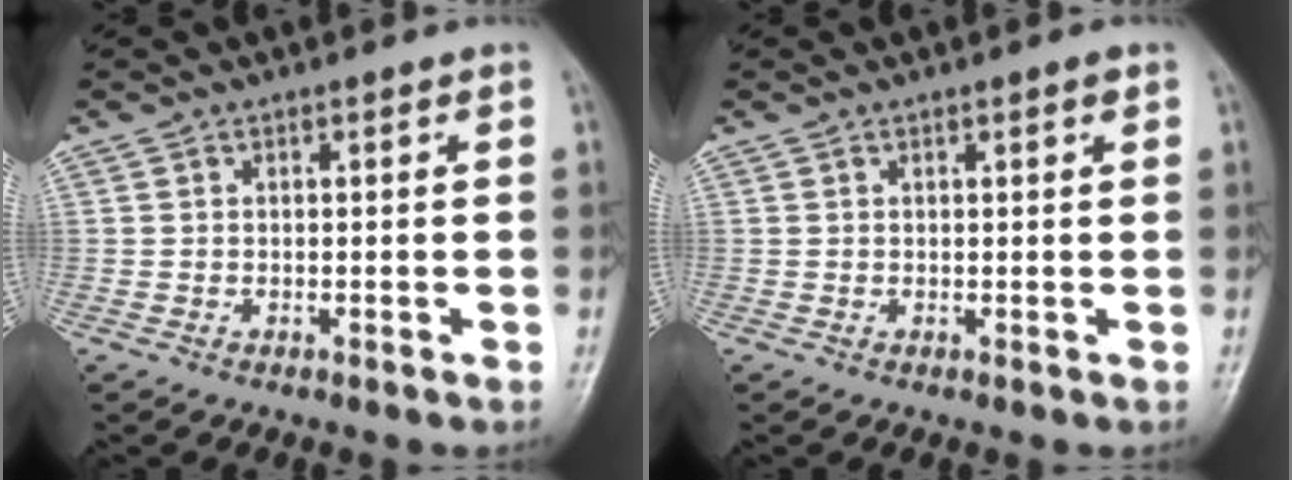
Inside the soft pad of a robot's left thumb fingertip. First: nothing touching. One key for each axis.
{"total": 1.0, "fx": 0.5, "fy": 0.2, "fz": 0.8, "tx": -0.013, "ty": -0.001, "tz": 0.007}